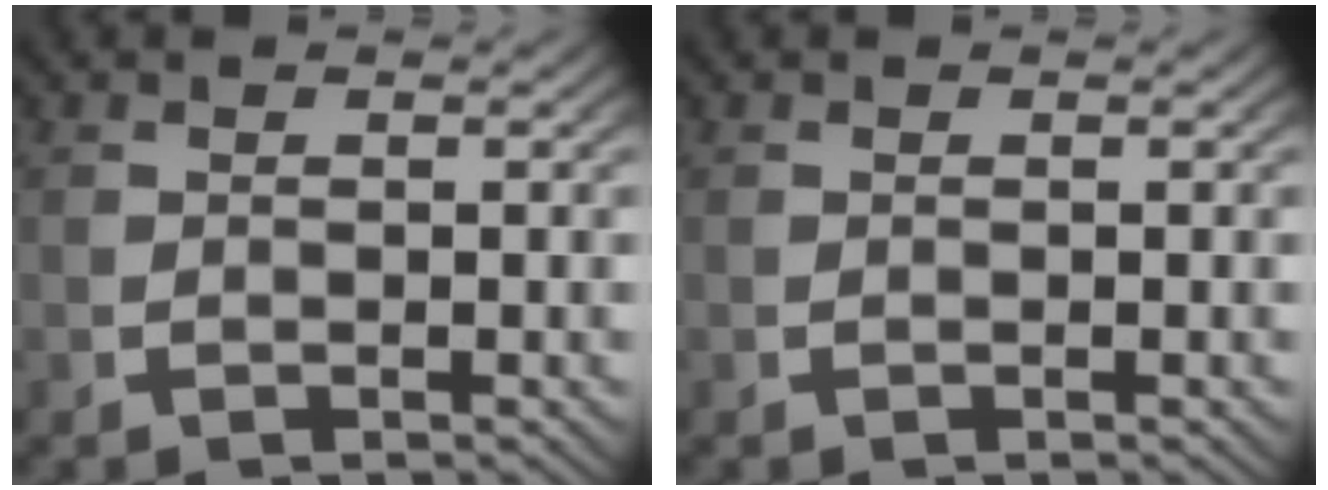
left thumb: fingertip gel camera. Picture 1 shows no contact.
{"total": 0.0}